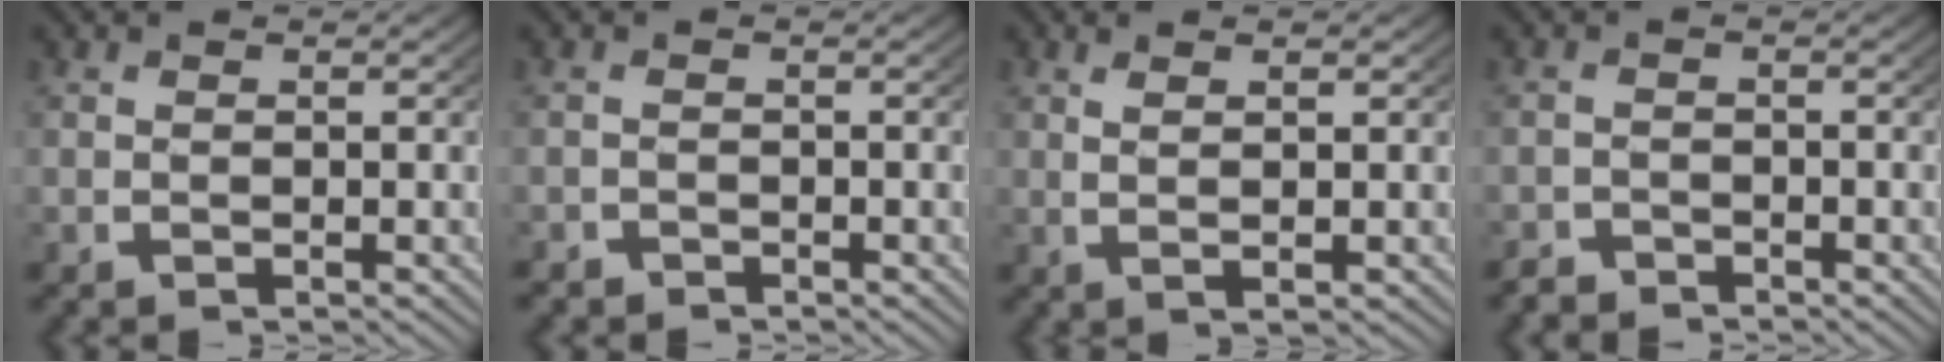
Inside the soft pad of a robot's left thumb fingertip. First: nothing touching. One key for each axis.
{"total": 1.5, "fx": -1.3, "fy": 0.8, "fz": -0.2, "tx": 0.009, "ty": -0.011, "tz": -0.022}
{"total": 2.0, "fx": 0.8, "fy": 0.0, "fz": 1.8, "tx": -0.037, "ty": -0.002, "tz": 0.021}
{"total": 2.2, "fx": -2.0, "fy": 0.7, "fz": -0.2, "tx": 0.012, "ty": -0.014, "tz": -0.037}